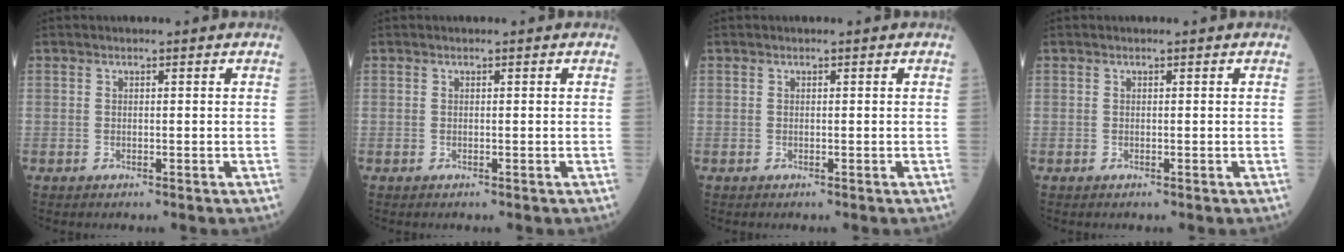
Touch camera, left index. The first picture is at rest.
{"total": 0.0}
{"total": 0.0}
{"total": 0.0}